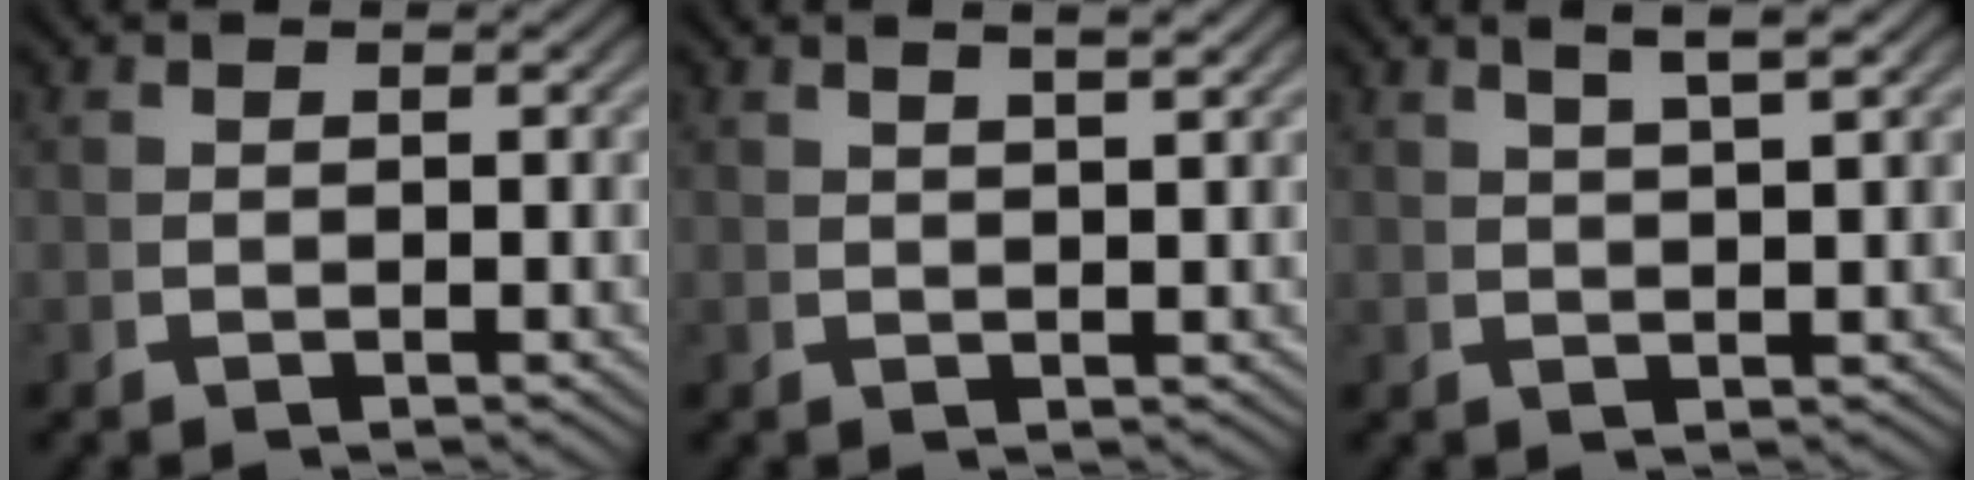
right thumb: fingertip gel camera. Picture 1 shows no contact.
{"total": 2.4, "force": [1.9, 0.1, 1.5], "torque": [-0.018, 0.009, 0.032]}
{"total": 4.0, "force": [3.0, 0.7, 2.7], "torque": [-0.026, 0.018, 0.048]}